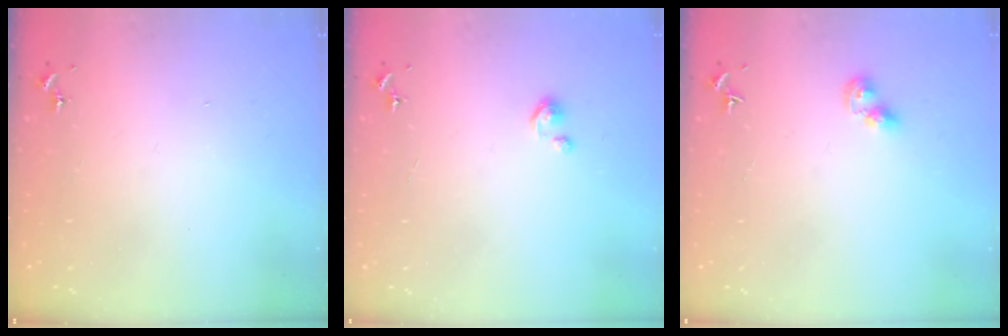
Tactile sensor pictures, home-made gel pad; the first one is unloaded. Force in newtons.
{"total": 3.3, "press": 3.3, "slide": 0.3}
{"total": 6.1, "press": 6.1, "slide": 0.6}